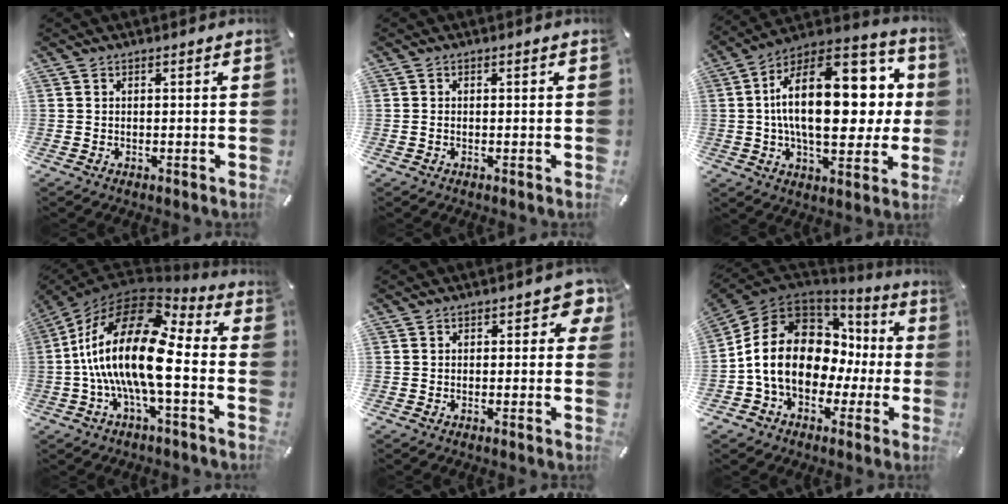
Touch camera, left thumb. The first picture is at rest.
{"total": 0.9, "force": [-0.2, 0.5, 0.7], "torque": [-0.014, 0.001, -0.004]}
{"total": 27.0, "force": [3.9, 14.3, 22.6], "torque": [-0.388, -0.023, 0.057]}
{"total": 22.7, "force": [-1.4, 8.8, 20.8], "torque": [-0.448, -0.012, -0.035]}
{"total": 3.8, "force": [1.5, 2.4, 2.6], "torque": [-0.020, -0.001, 0.019]}
{"total": 17.3, "force": [-0.6, 13.5, 10.8], "torque": [-0.221, -0.001, -0.009]}